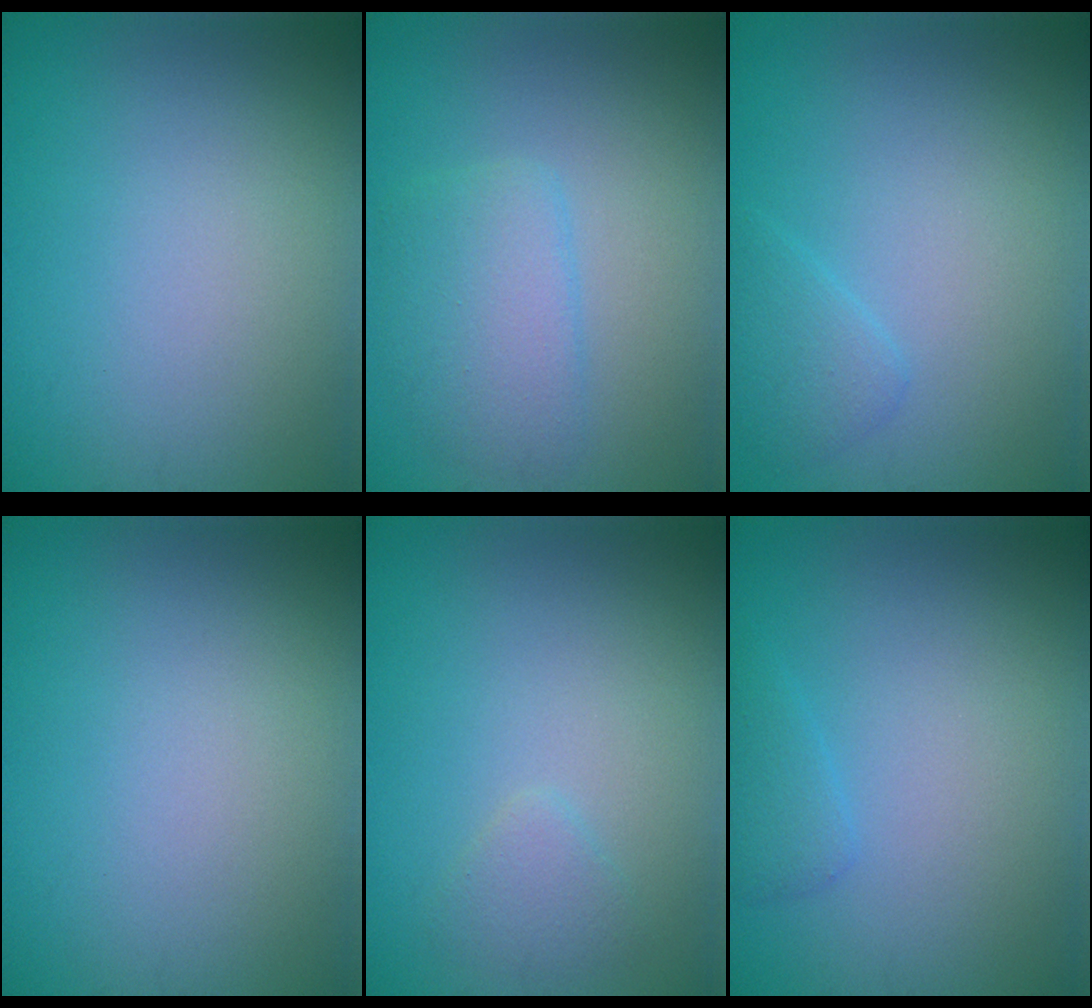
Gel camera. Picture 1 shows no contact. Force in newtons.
{"total": 3.3, "press": 3.3, "slide": 0.1}
{"total": 1.6, "press": 1.6, "slide": 0.1}
{"total": 0.0}
{"total": 1.2, "press": 1.2, "slide": 0.1}
{"total": 1.4, "press": 1.4, "slide": 0.1}